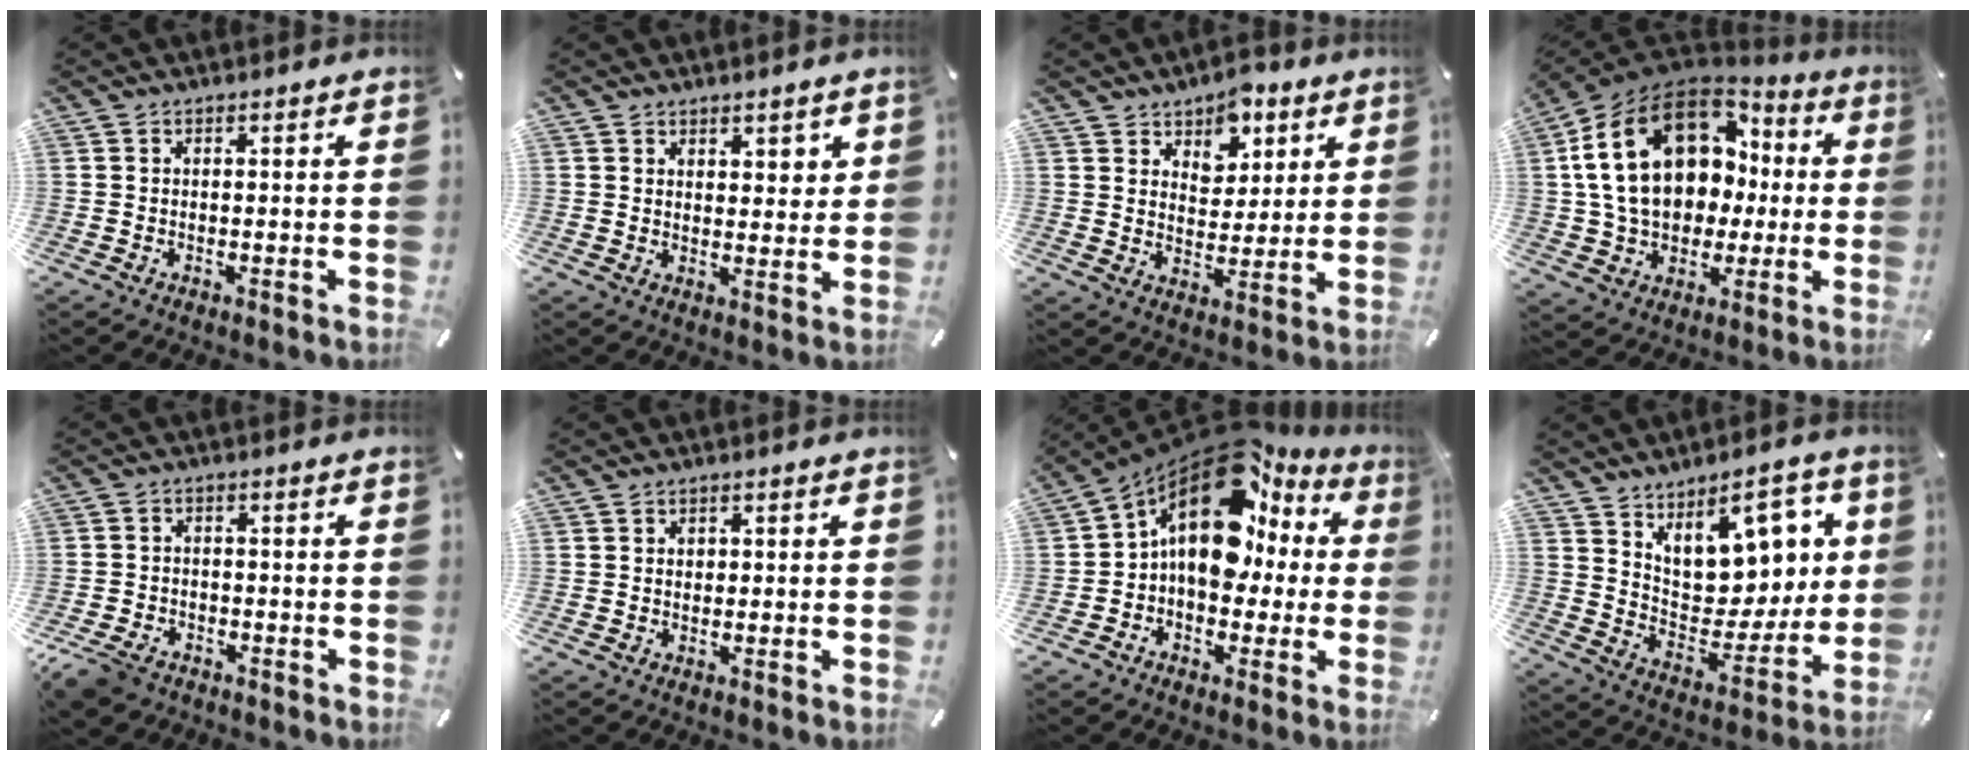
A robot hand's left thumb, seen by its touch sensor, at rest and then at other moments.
{"total": 3.7, "force": [2.8, 2.4, 0.5], "torque": [0.014, -0.019, 0.044]}
{"total": 7.3, "force": [4.5, 5.6, 1.1], "torque": [-0.013, -0.028, 0.078]}
{"total": 22.6, "force": [4.4, 16.3, 15.0], "torque": [-0.302, 0.006, 0.081]}
{"total": 5.5, "force": [-3.9, 3.4, 1.9], "torque": [-0.058, 0.011, -0.080]}
{"total": 0.9, "force": [0.1, 0.9, 0.3], "torque": [0.002, 0.000, 0.000]}
{"total": 19.0, "force": [7.5, 12.2, 12.4], "torque": [-0.213, -0.049, 0.130]}
{"total": 14.9, "force": [9.1, 9.1, 7.6], "torque": [-0.103, -0.078, 0.164]}